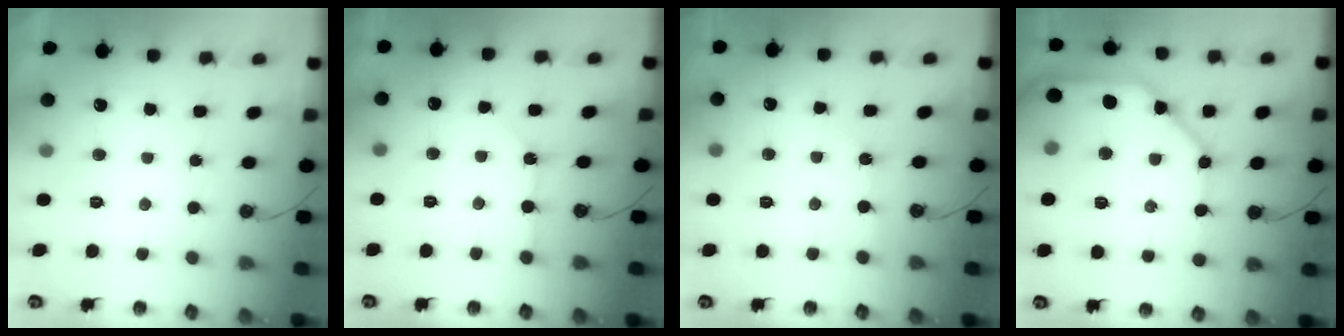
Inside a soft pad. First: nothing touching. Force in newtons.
{"total": 1.5, "press": 1.5, "slide": 0.3}
{"total": 3.3, "press": 3.2, "slide": 0.5}
{"total": 17.7, "press": 17.6, "slide": 1.9}